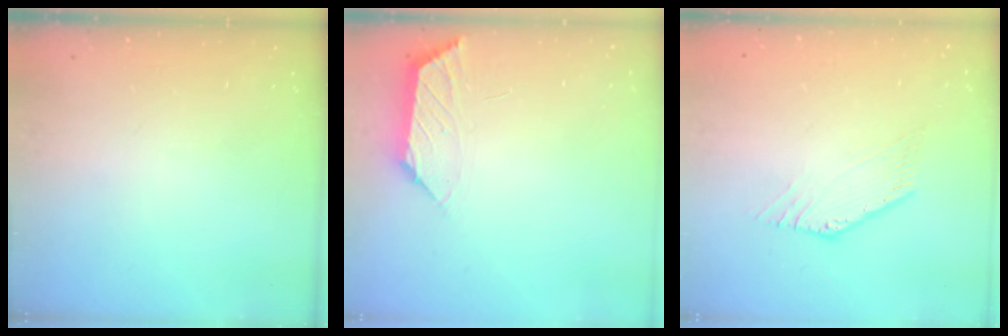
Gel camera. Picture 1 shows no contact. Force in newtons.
{"total": 1.8, "press": 1.7, "slide": 0.5}
{"total": 0.0}